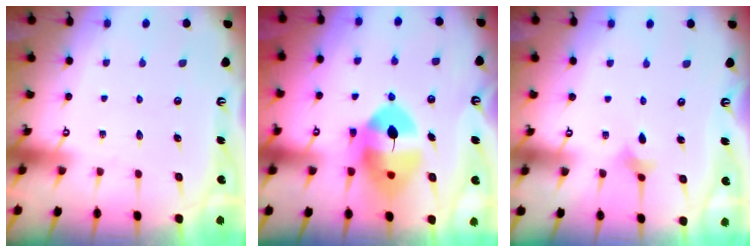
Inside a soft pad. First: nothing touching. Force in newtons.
{"total": 12.4, "press": 12.2, "slide": 2.2}
{"total": 2.6, "press": 2.6, "slide": 0.5}